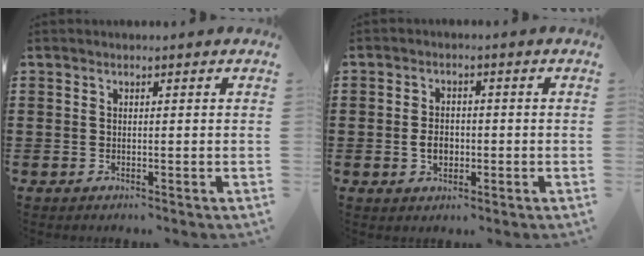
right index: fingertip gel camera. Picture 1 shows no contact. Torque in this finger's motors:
{"motor_torque": [1.45, 0.69, 0.42, 0.08]}